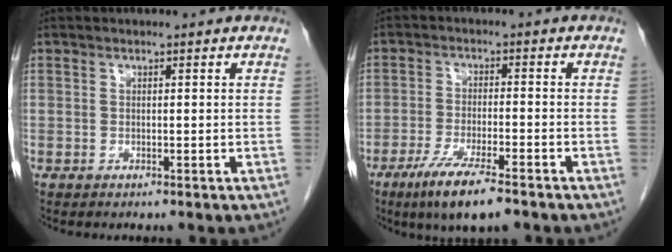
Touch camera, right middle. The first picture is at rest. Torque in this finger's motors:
{"motor_torque": [1.21, -0.93, 0.17, 0.12]}